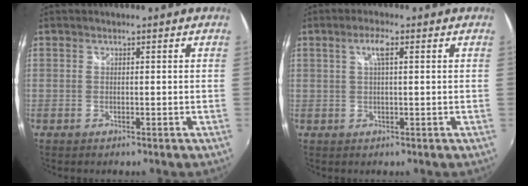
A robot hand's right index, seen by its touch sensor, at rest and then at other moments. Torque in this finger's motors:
{"motor_torque": [0.31, -0.07, 0.20, 0.06]}